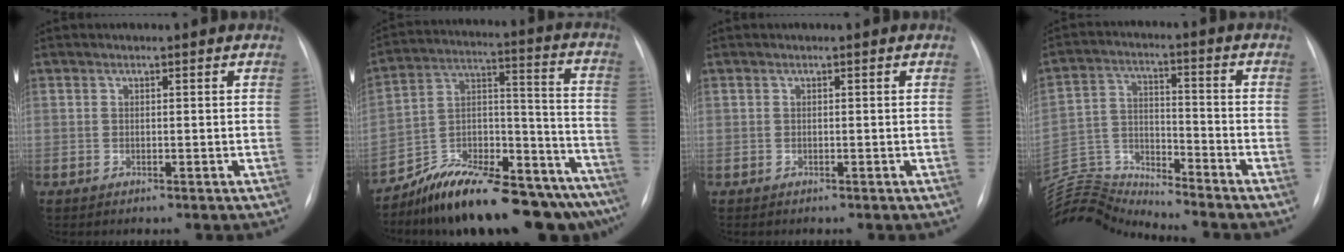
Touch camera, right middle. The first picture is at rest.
{"total": 23.3, "force": [-19.7, 5.6, 11.2], "torque": [-0.119, 0.037, -0.301]}
{"total": 0.0}
{"total": 13.4, "force": [-13.3, -1.2, 0.3], "torque": [-0.011, 0.035, -0.249]}